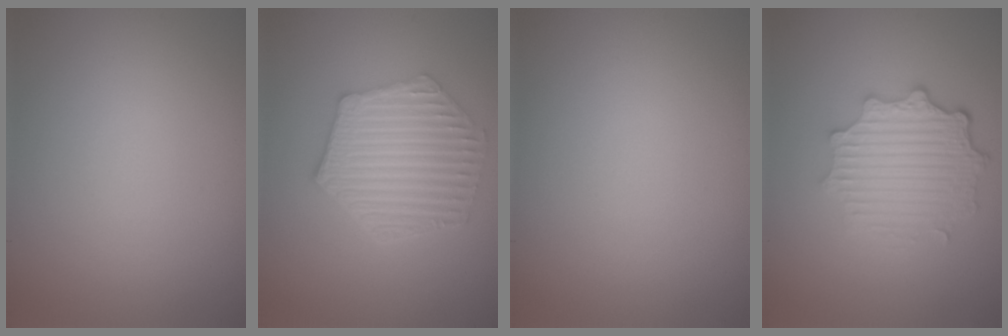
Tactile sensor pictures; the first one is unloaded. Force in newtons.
{"total": 6.2, "press": 4.8, "slide": 3.9}
{"total": 0.0}
{"total": 4.6, "press": 3.6, "slide": 2.8}